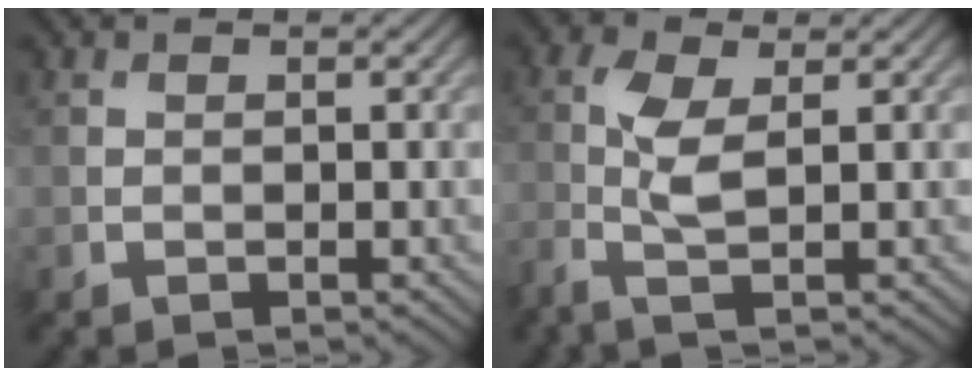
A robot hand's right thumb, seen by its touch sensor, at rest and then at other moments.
{"total": 3.5, "force": [-0.3, 0.7, 3.4], "torque": [-0.088, 0.003, -0.014]}